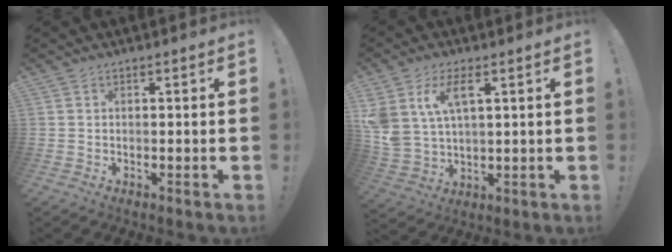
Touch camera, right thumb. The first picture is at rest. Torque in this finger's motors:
{"motor_torque": [1.81, 1.89, 0.94, 0.24, 0.12]}